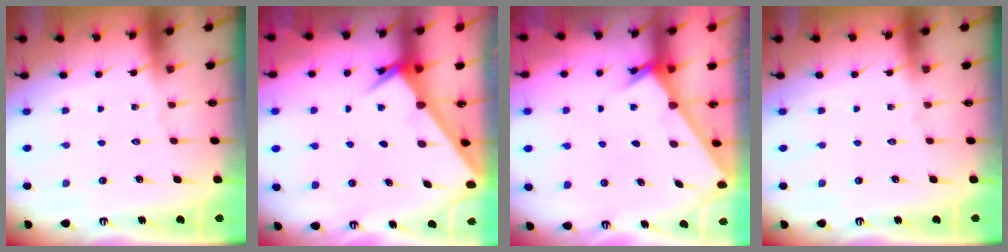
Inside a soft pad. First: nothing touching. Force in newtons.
{"total": 2.4, "press": 2.4, "slide": 0.3}
{"total": 2.4, "press": 2.4, "slide": 0.3}
{"total": 0.0}